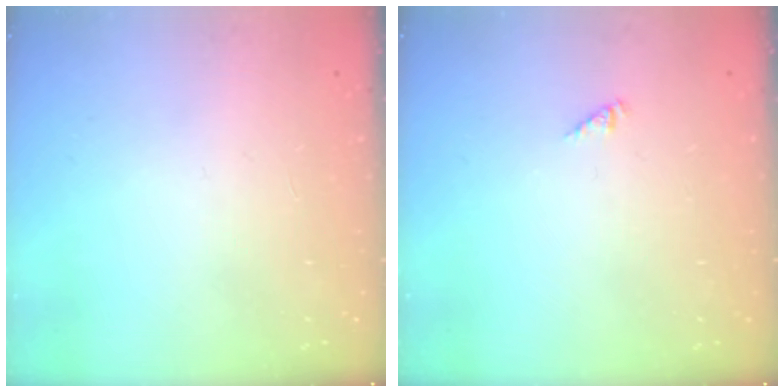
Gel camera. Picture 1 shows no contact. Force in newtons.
{"total": 0.0}